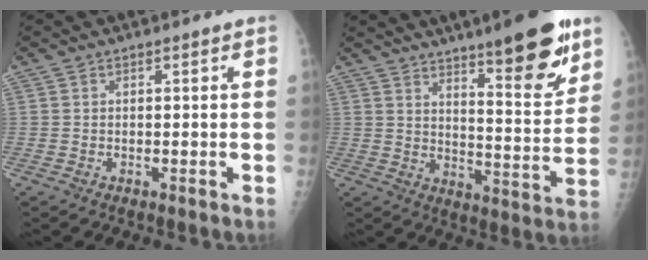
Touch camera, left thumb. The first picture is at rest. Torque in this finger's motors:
{"motor_torque": [0.34, 0.75, -0.03, -0.36, 0.13]}